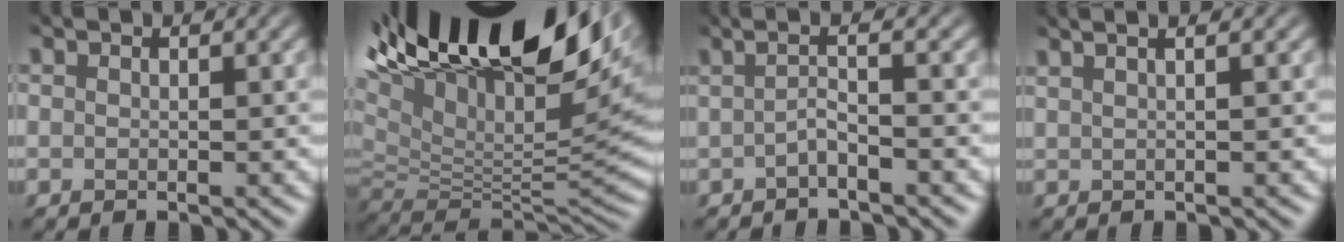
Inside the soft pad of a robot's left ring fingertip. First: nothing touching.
{"total": 17.7, "force": [9.1, 7.2, 13.3], "torque": [-0.210, 0.032, 0.173]}
{"total": 2.3, "force": [-1.1, 0.3, 2.0], "torque": [-0.027, 0.001, -0.029]}
{"total": 3.4, "force": [2.0, 1.2, 2.5], "torque": [0.003, 0.030, -0.012]}